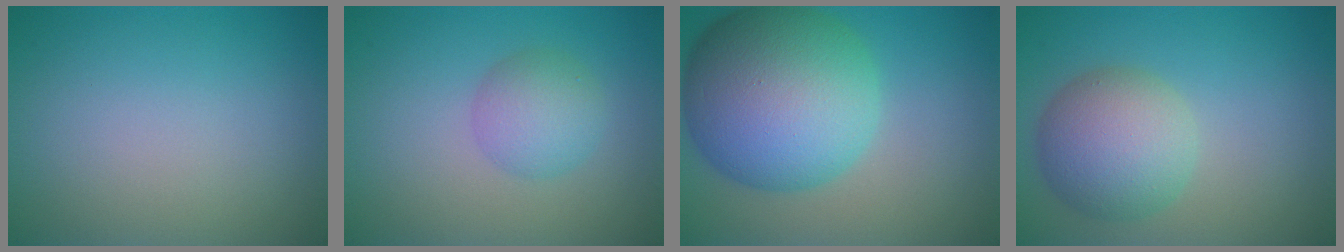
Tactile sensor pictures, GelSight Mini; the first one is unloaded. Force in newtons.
{"total": 3.1, "press": 3.1, "slide": 0.0}
{"total": 14.0, "press": 14.0, "slide": 0.3}
{"total": 6.0, "press": 6.0, "slide": 0.3}